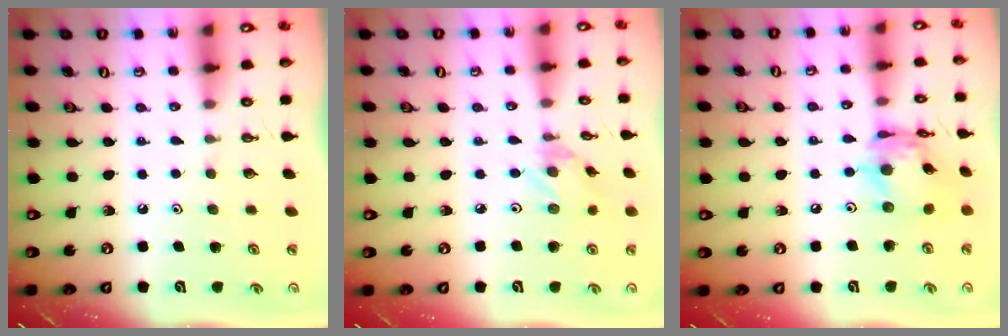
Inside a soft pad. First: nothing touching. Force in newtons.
{"total": 1.3, "press": 1.3, "slide": 0.1}
{"total": 13.5, "press": 13.4, "slide": 1.4}